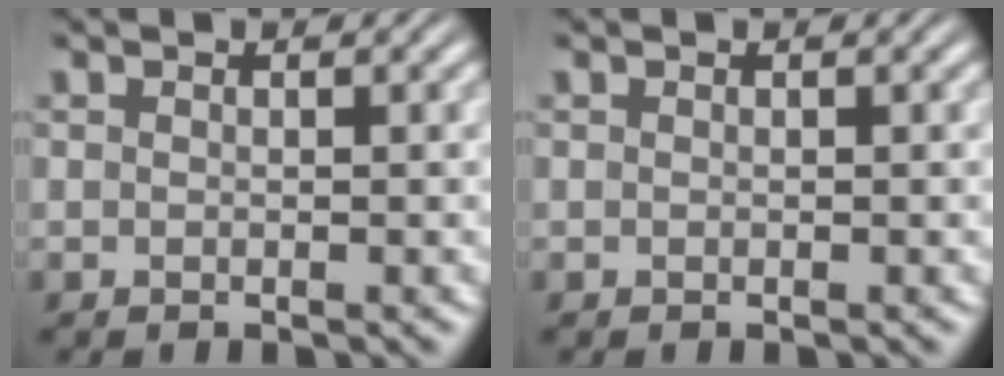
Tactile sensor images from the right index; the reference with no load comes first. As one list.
[{"total": 0.0}]